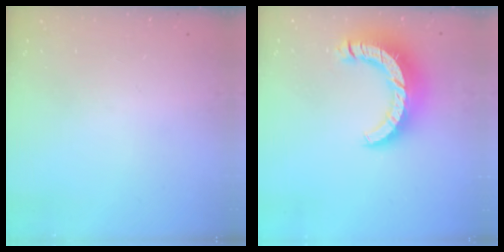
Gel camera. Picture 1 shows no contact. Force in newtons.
{"total": 13.5, "press": 13.4, "slide": 1.5}